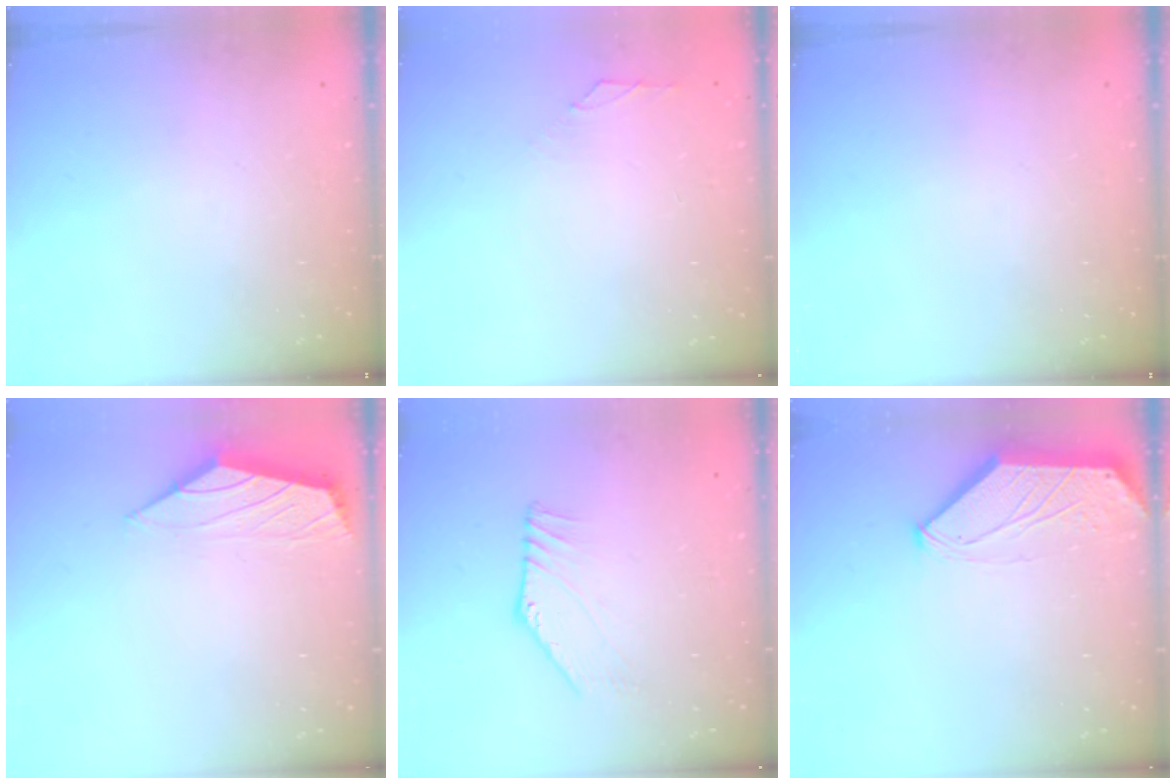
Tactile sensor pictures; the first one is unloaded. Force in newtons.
{"total": 0.8, "press": 0.6, "slide": 0.5}
{"total": 0.0}
{"total": 0.8, "press": 0.6, "slide": 0.6}
{"total": 3.1, "press": 3.1, "slide": 0.1}
{"total": 0.0}